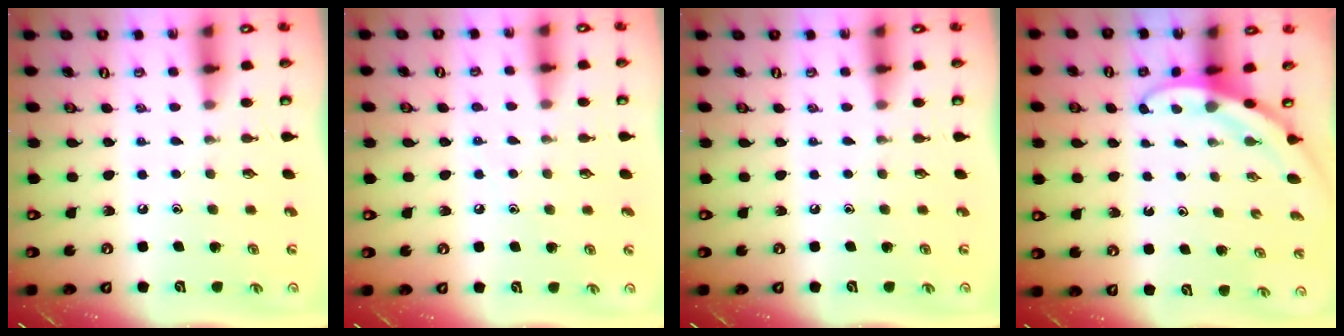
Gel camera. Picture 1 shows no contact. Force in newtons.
{"total": 4.4, "press": 4.3, "slide": 0.3}
{"total": 0.0}
{"total": 2.9, "press": 2.9, "slide": 0.1}